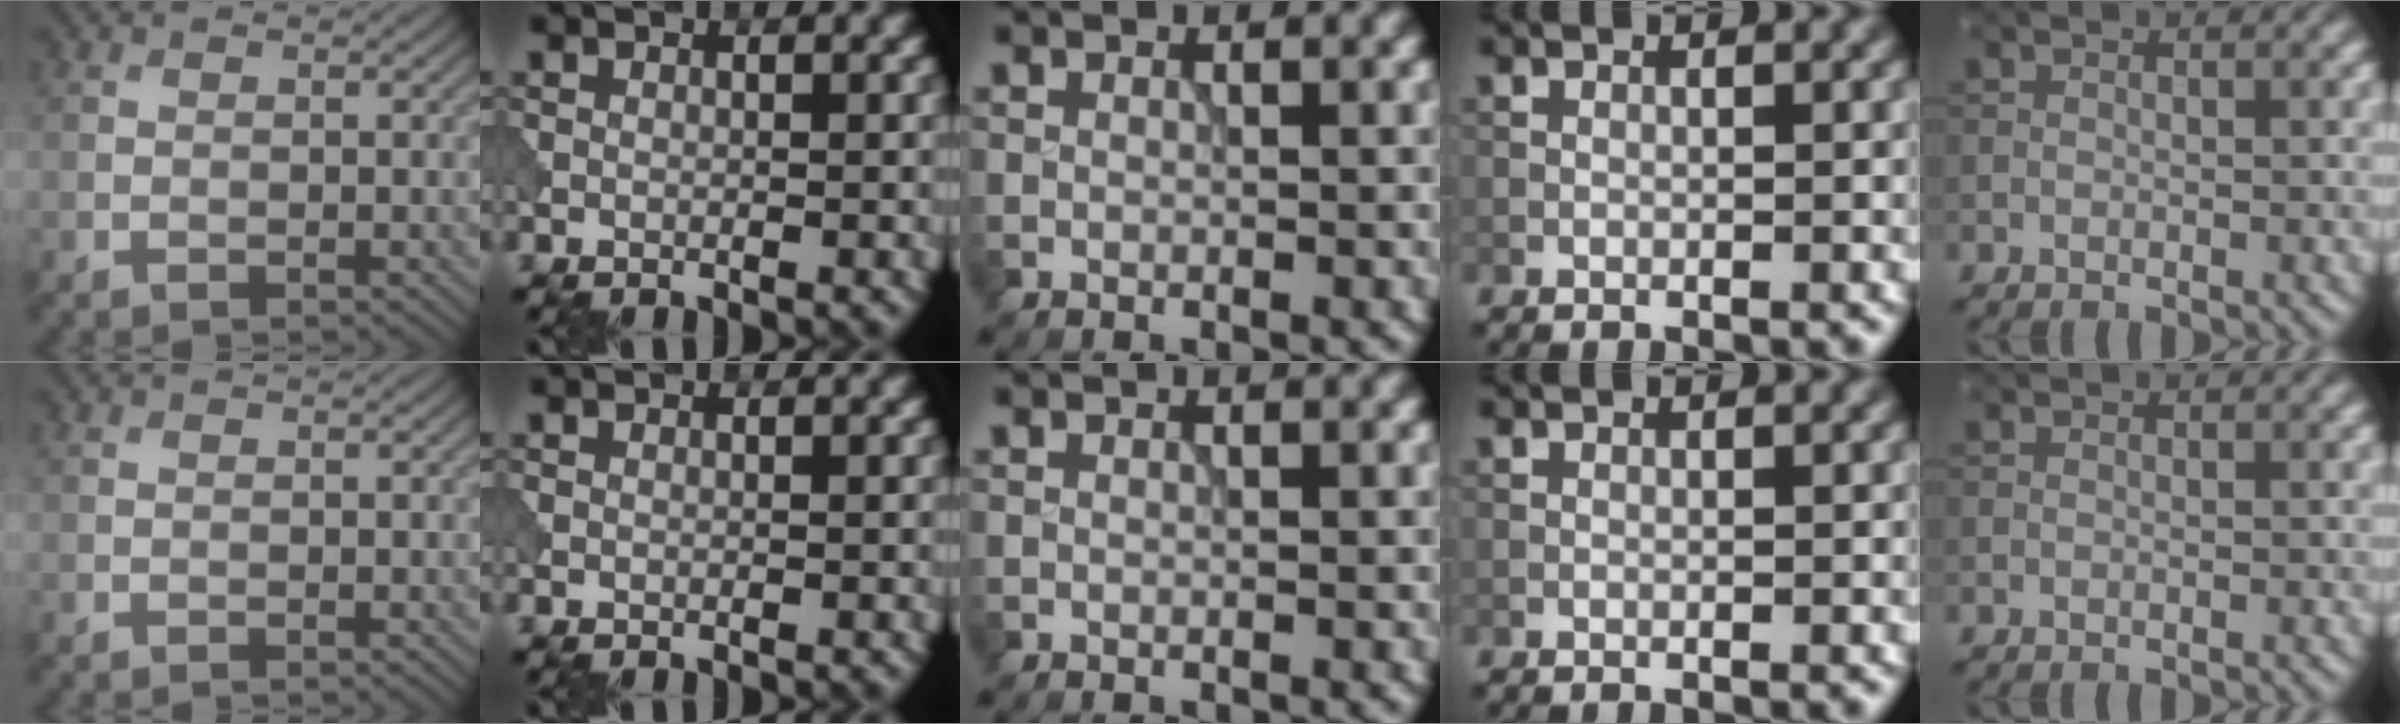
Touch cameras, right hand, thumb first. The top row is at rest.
{}